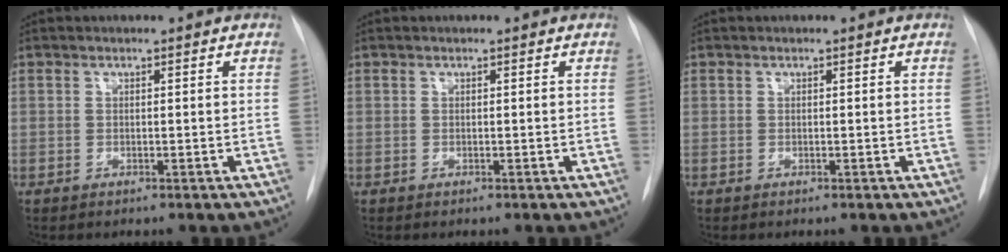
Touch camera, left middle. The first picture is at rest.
{"total": 0.0}
{"total": 0.0}